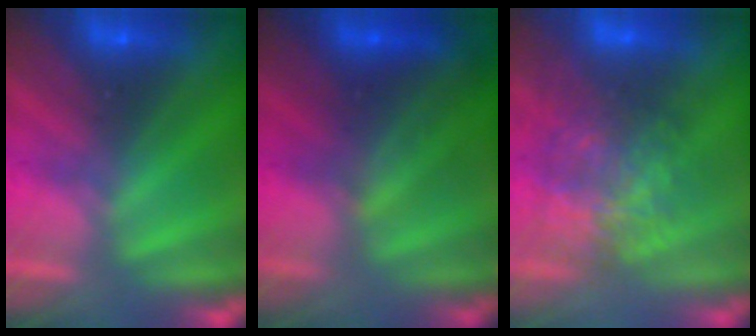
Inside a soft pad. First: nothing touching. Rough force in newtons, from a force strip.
{"total": 2.4}
{"total": 3.3}